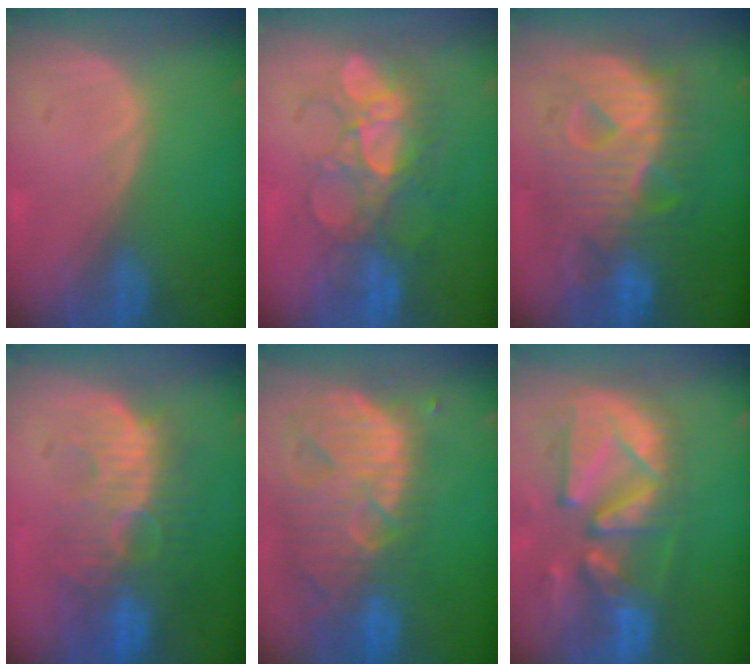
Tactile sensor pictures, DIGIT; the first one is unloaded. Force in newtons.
{"total": 8.6, "press": 8.3, "slide": 2.2}
{"total": 12.7, "press": 12.7, "slide": 1.3}
{"total": 10.7, "press": 9.7, "slide": 4.6}
{"total": 13.7, "press": 11.6, "slide": 7.3}
{"total": 13.0, "press": 11.3, "slide": 6.5}